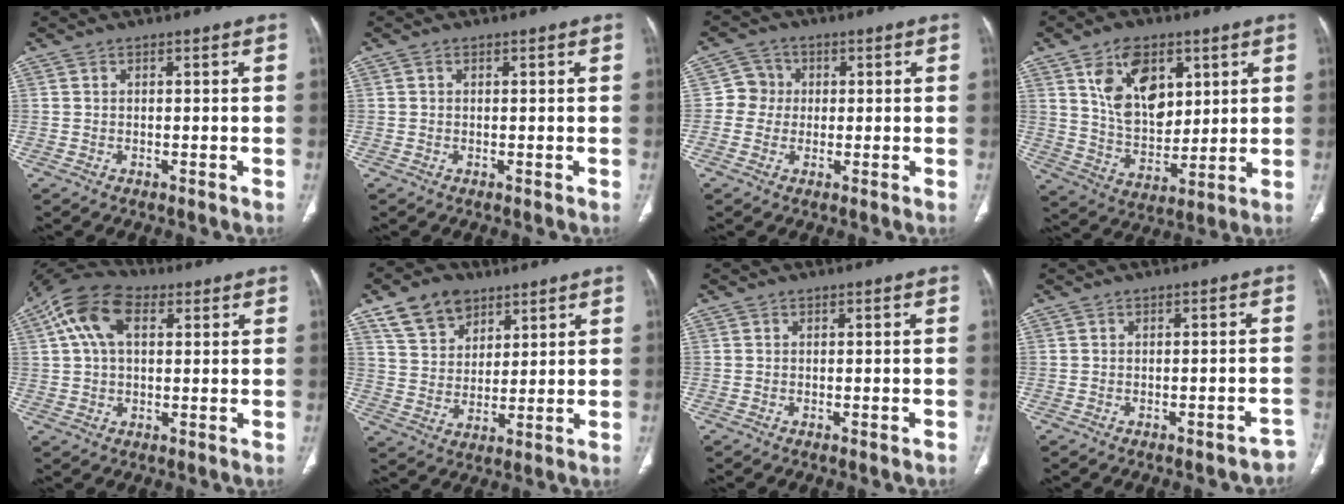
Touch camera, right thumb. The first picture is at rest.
{"total": 0.0}
{"total": 4.4, "force": [0.1, 4.3, 0.7], "torque": [0.018, 0.010, -0.005]}
{"total": 14.5, "force": [6.1, 9.1, 9.6], "torque": [-0.124, -0.034, 0.121]}
{"total": 11.5, "force": [3.9, 6.6, 8.5], "torque": [-0.168, 0.032, 0.064]}
{"total": 10.3, "force": [6.4, 6.8, 4.4], "torque": [-0.057, -0.022, 0.121]}
{"total": 0.9, "force": [-0.6, 0.2, 0.6], "torque": [-0.012, 0.001, -0.008]}
{"total": 4.7, "force": [-4.0, 1.5, 2.1], "torque": [-0.011, 0.029, -0.043]}